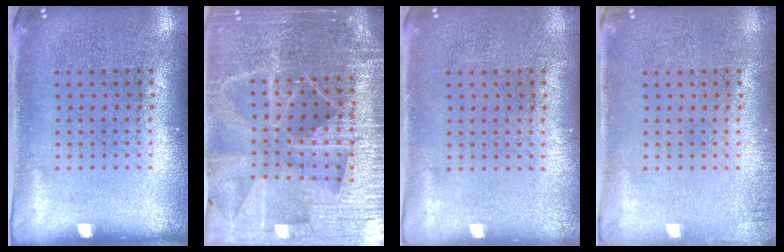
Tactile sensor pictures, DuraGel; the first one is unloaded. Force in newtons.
{"total": 5.5, "press": 4.9, "slide": 2.4}
{"total": 0.0}
{"total": 0.9, "press": 0.9, "slide": 0.2}